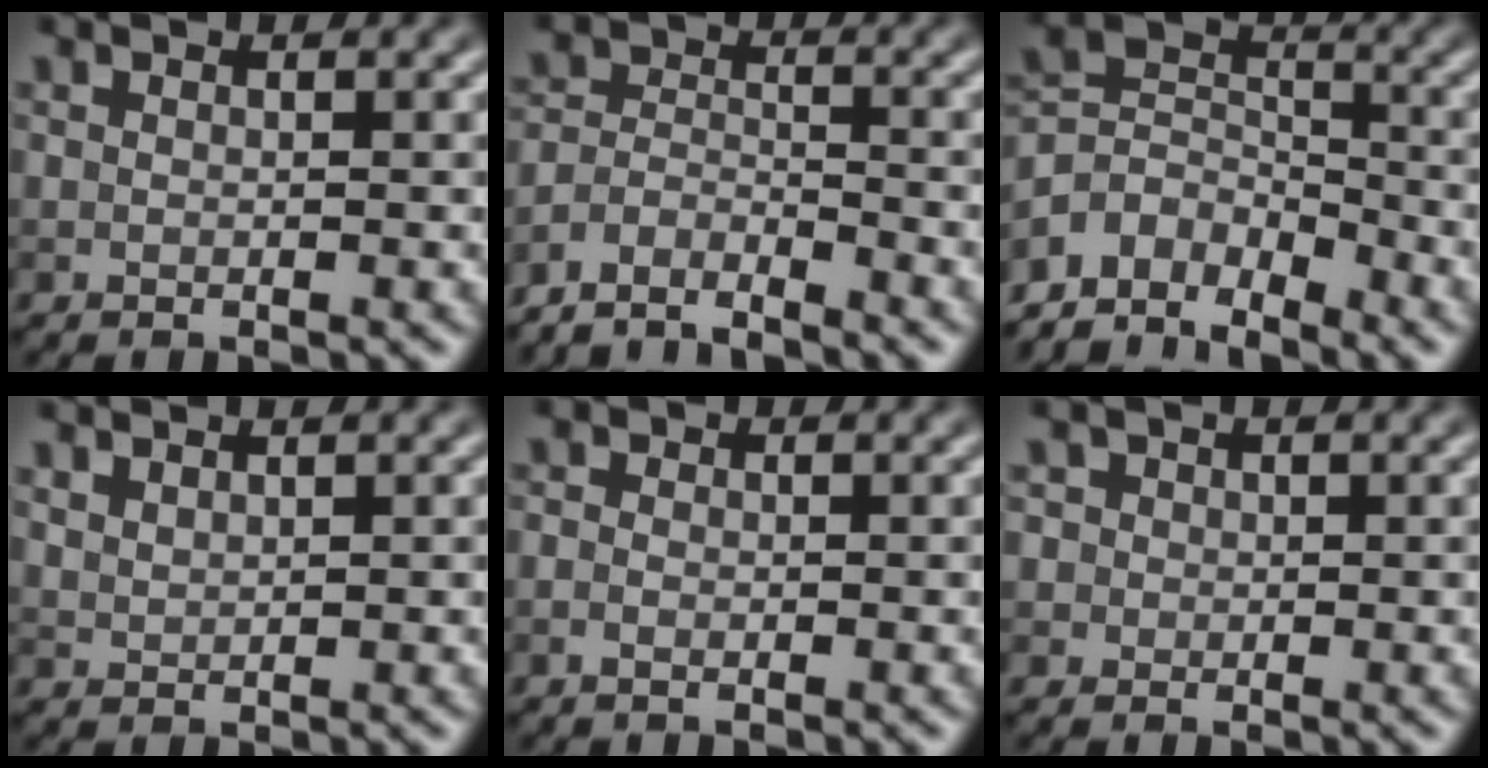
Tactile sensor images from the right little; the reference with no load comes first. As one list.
[{"total": 4.2, "force": [-3.9, 0.8, 1.1], "torque": [-0.021, -0.003, -0.083]}, {"total": 6.4, "force": [-5.0, 3.2, 2.5], "torque": [-0.044, 0.001, -0.106]}, {"total": 1.1, "force": [0.9, 0.4, 0.3], "torque": [-0.011, -0.001, 0.023]}, {"total": 1.2, "force": [-0.5, 0.7, 0.8], "torque": [-0.012, -0.004, -0.010]}, {"total": 2.6, "force": [0.8, 2.4, 0.7], "torque": [0.011, 0.013, -0.007]}]